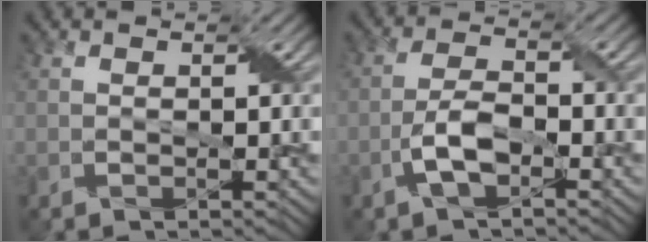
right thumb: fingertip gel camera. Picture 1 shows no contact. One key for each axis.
{"total": 4.7, "fx": -2.3, "fy": 1.8, "fz": 3.7, "tx": -0.081, "ty": 0.007, "tz": -0.050}